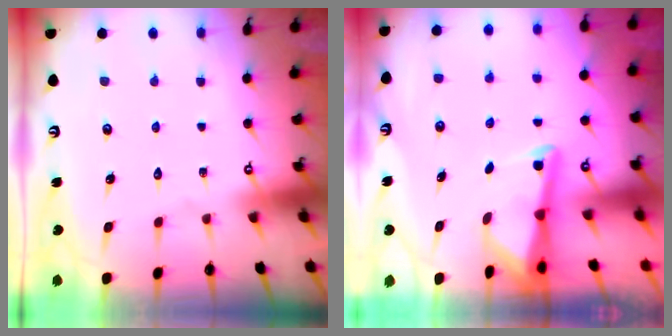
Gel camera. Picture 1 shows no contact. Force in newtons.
{"total": 2.9, "press": 2.9, "slide": 0.3}